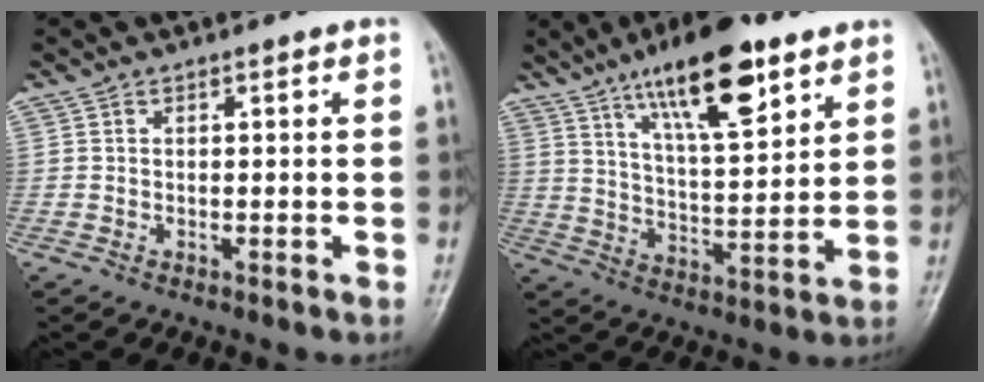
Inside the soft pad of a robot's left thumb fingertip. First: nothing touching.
{"total": 17.3, "force": [10.2, 5.4, 12.8], "torque": [-0.184, -0.044, 0.172]}